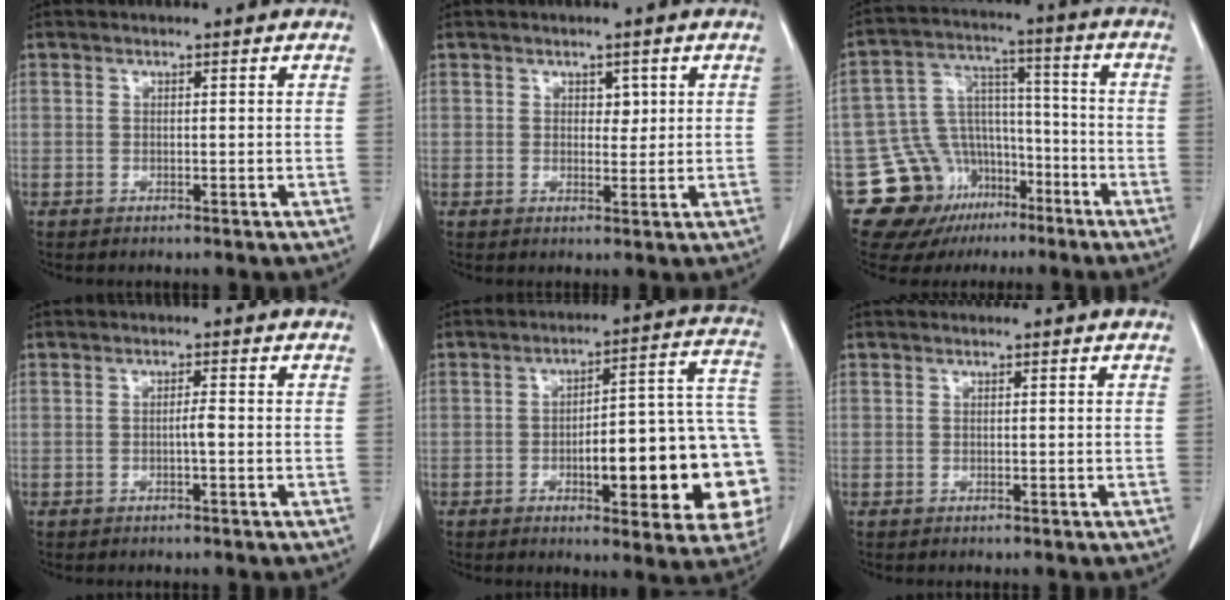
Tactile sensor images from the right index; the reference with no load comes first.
{"total": 1.9, "force": [0.8, 1.3, 1.2], "torque": [-0.011, -0.003, 0.011]}
{"total": 14.9, "force": [-8.2, 11.5, 4.7], "torque": [-0.087, 0.070, -0.120]}
{"total": 1.3, "force": [-0.5, -0.1, 1.2], "torque": [-0.020, 0.001, -0.009]}
{"total": 21.2, "force": [-5.1, 4.8, 20.0], "torque": [-0.181, 0.037, -0.053]}
{"total": 0.0}